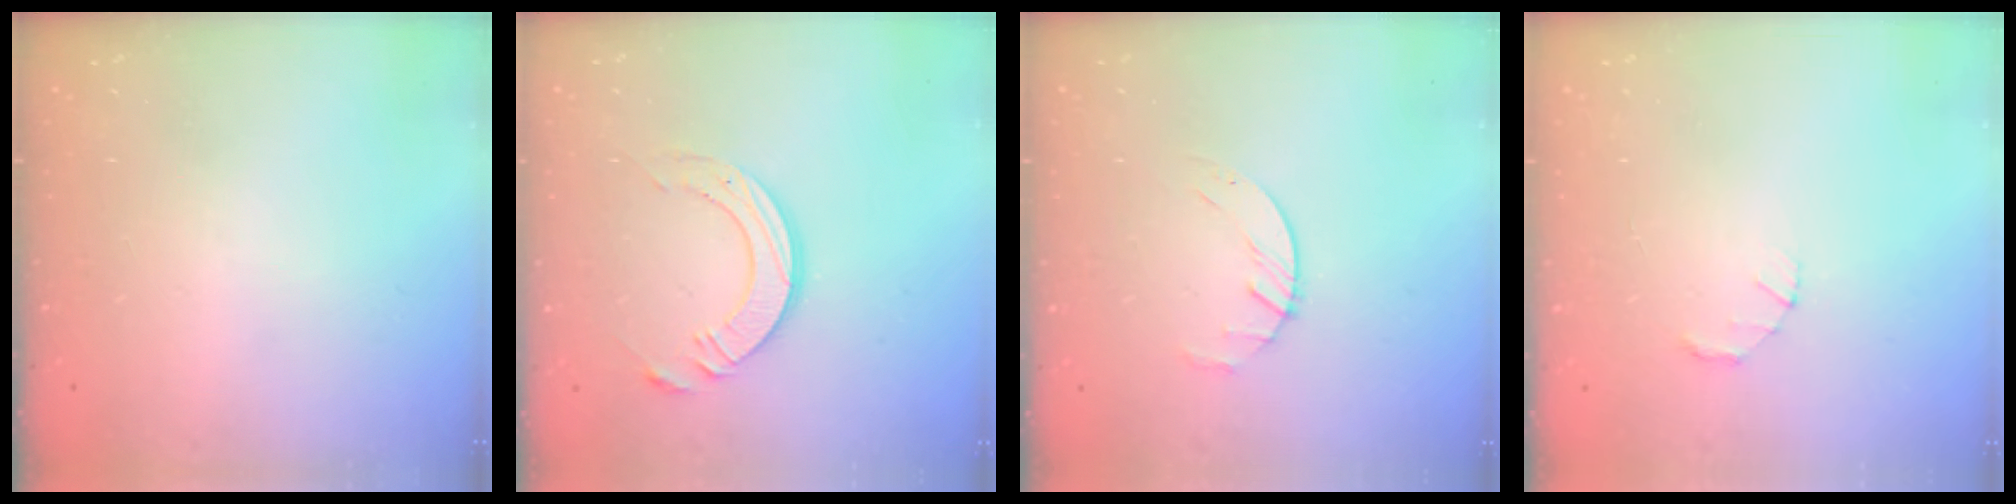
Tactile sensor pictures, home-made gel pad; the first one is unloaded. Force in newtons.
{"total": 10.7, "press": 10.7, "slide": 1.1}
{"total": 2.2, "press": 2.2, "slide": 0.4}
{"total": 1.4, "press": 1.3, "slide": 0.3}